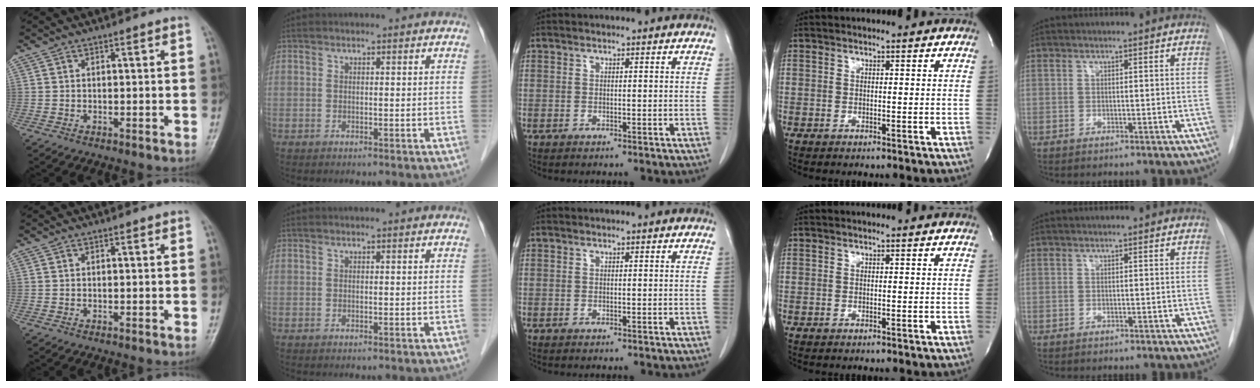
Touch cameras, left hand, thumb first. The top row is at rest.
{}